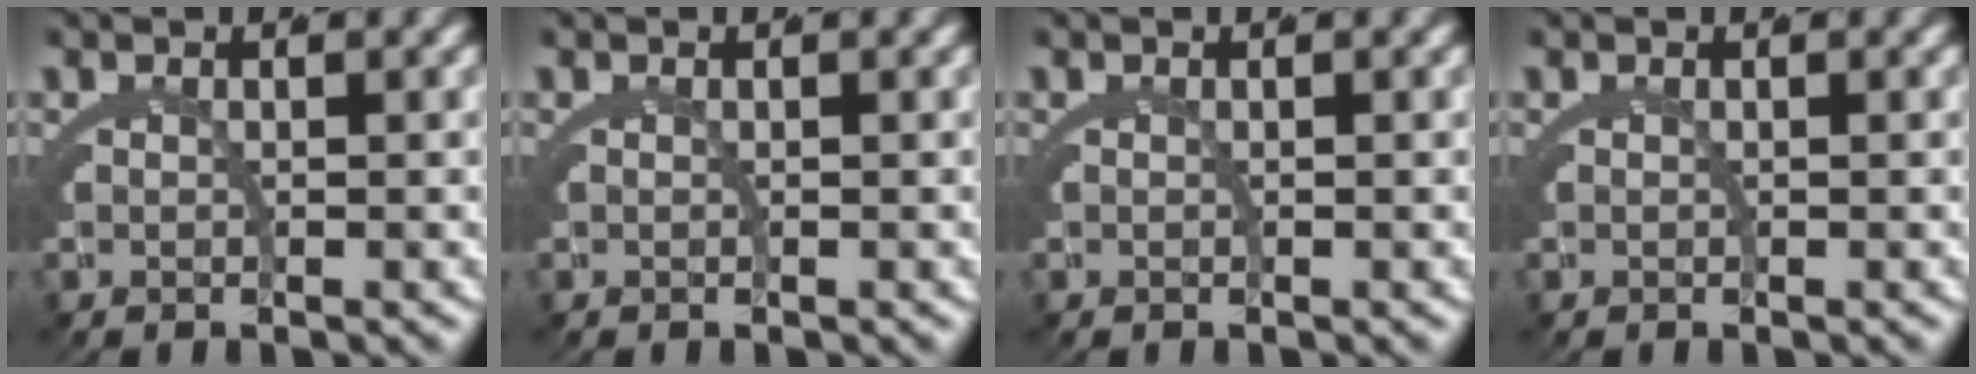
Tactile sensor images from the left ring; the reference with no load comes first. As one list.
[{"total": 0.0}, {"total": 0.0}, {"total": 0.0}]